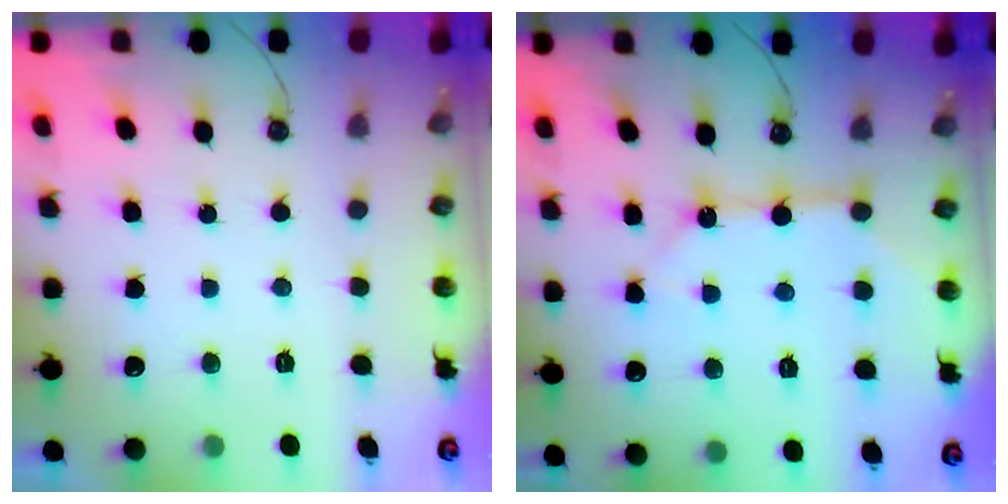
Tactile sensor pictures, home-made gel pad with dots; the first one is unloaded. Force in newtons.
{"total": 10.4, "press": 10.4, "slide": 1.1}